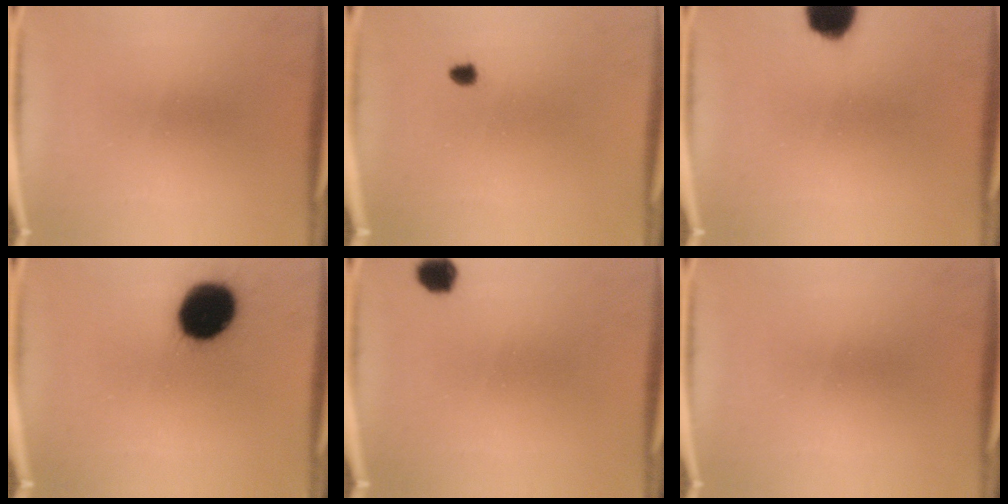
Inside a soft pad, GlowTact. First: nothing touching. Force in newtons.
{"total": 1.3}
{"total": 9.3}
{"total": 18.6}
{"total": 3.3}
{"total": 0.0}